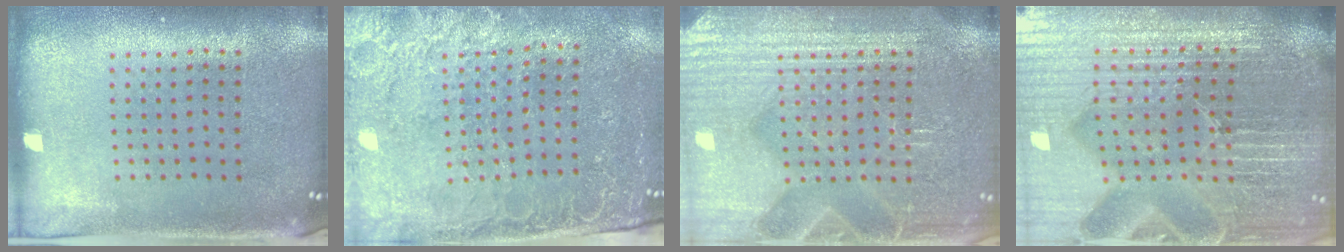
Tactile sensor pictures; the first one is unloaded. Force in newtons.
{"total": 3.0, "press": 2.8, "slide": 1.1}
{"total": 6.2, "press": 6.1, "slide": 0.8}
{"total": 7.2, "press": 6.3, "slide": 3.5}